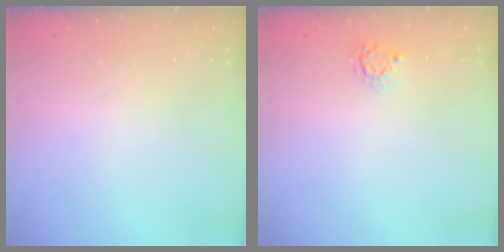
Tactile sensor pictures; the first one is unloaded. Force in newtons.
{"total": 3.4, "press": 3.3, "slide": 0.4}